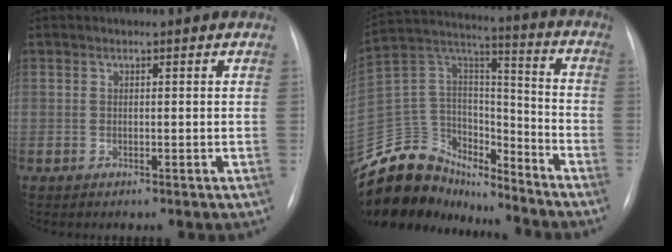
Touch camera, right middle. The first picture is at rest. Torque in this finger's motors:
{"motor_torque": [0.62, -0.77, 0.20, 0.02]}